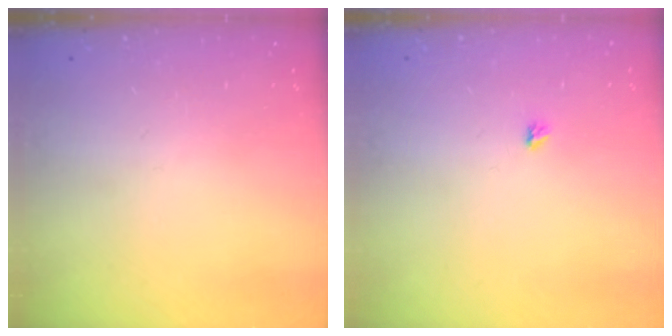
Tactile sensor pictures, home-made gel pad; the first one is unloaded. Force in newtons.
{"total": 2.9, "press": 2.9, "slide": 0.5}